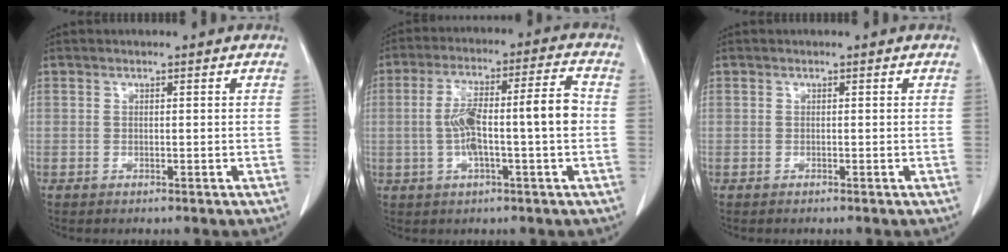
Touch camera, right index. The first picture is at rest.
{"total": 11.0, "force": [-0.9, 1.0, 10.9], "torque": [-0.195, 0.027, -0.016]}
{"total": 0.0}